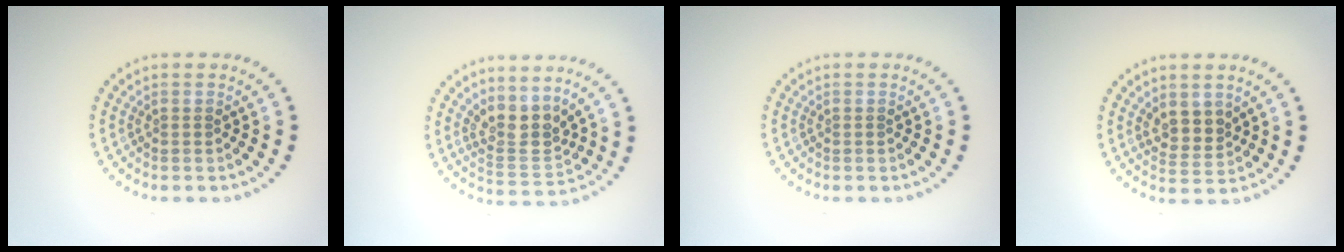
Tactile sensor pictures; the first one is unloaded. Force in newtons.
{"total": 3.2, "press": 2.6, "slide": 1.9}
{"total": 0.0}
{"total": 2.5, "press": 2.2, "slide": 1.2}